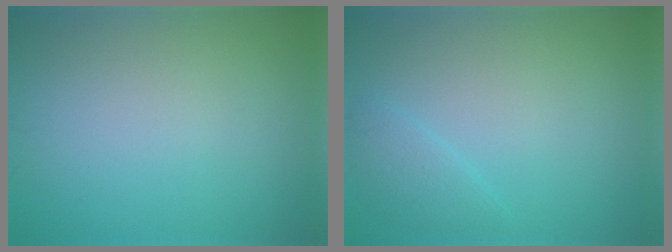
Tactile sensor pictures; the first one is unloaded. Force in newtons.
{"total": 1.5, "press": 1.5, "slide": 0.1}